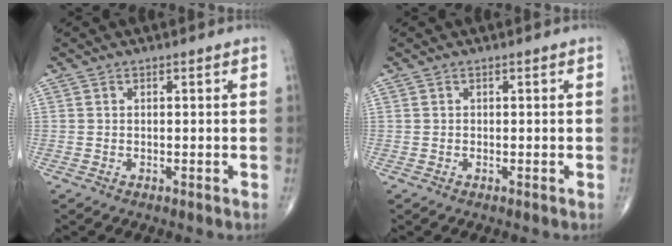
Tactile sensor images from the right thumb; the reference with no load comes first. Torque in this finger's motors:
{"motor_torque": [0.18, 0.04, -0.15, -0.06, 0.01]}